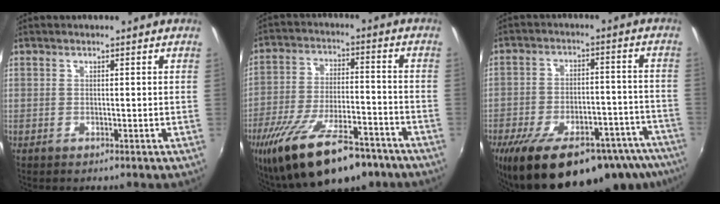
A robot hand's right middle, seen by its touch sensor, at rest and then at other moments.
{"total": 22.3, "force": [-15.2, 8.0, 14.2], "torque": [-0.273, -0.040, -0.235]}
{"total": 27.2, "force": [-19.2, 10.6, 16.0], "torque": [-0.277, -0.024, -0.256]}